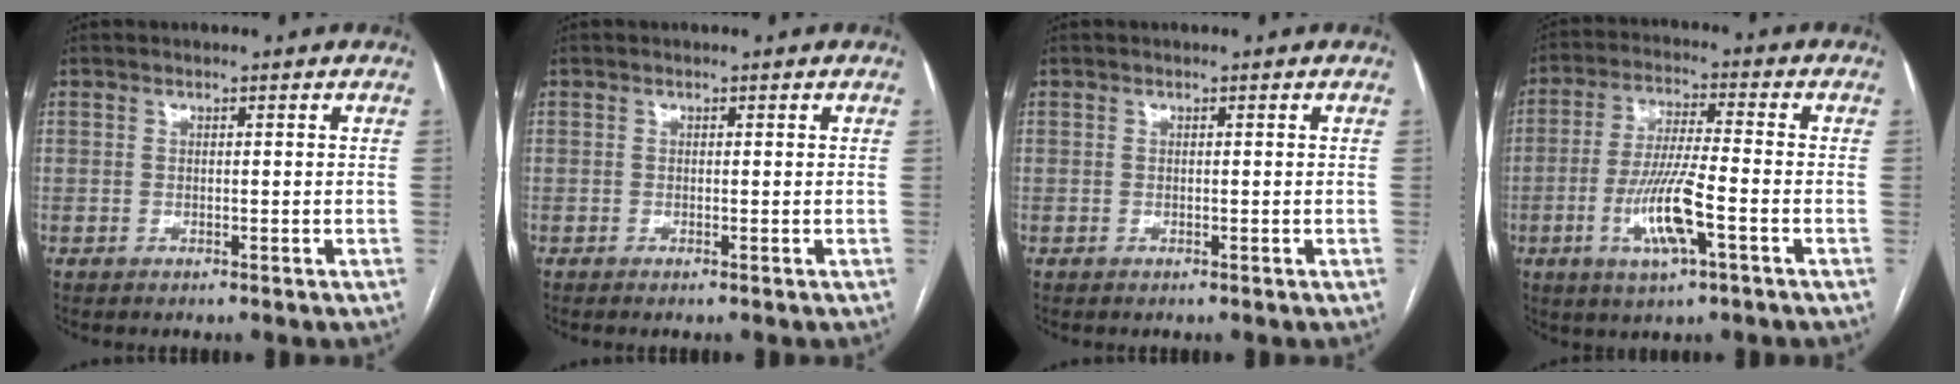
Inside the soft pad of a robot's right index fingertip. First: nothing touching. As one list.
[{"total": 0.0}, {"total": 0.0}, {"total": 9.9, "force": [-3.5, 1.1, 9.2], "torque": [-0.182, -0.008, -0.064]}]